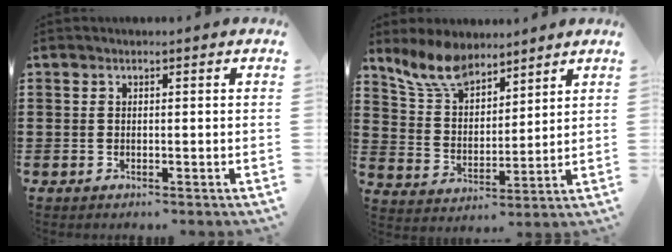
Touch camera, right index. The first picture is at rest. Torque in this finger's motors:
{"motor_torque": [0.07, 0.79, 0.13, 0.11]}